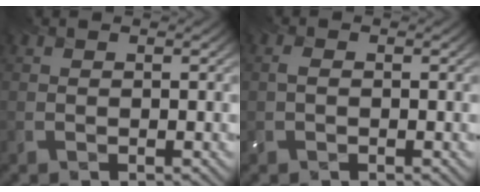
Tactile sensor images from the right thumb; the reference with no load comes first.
{"total": 1.0, "force": [-0.1, 0.6, 0.8], "torque": [-0.022, 0.003, -0.004]}